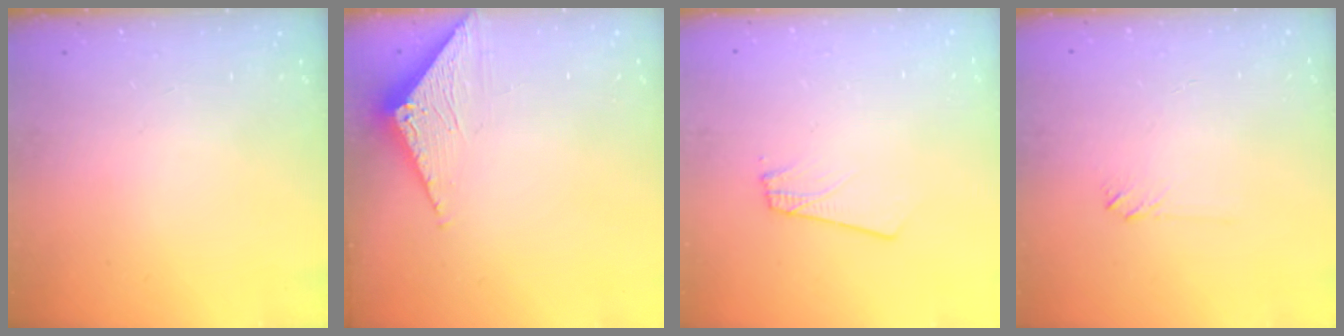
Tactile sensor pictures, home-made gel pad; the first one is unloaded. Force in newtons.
{"total": 3.0, "press": 3.0, "slide": 0.2}
{"total": 1.8, "press": 1.8, "slide": 0.1}
{"total": 2.0, "press": 2.0, "slide": 0.3}